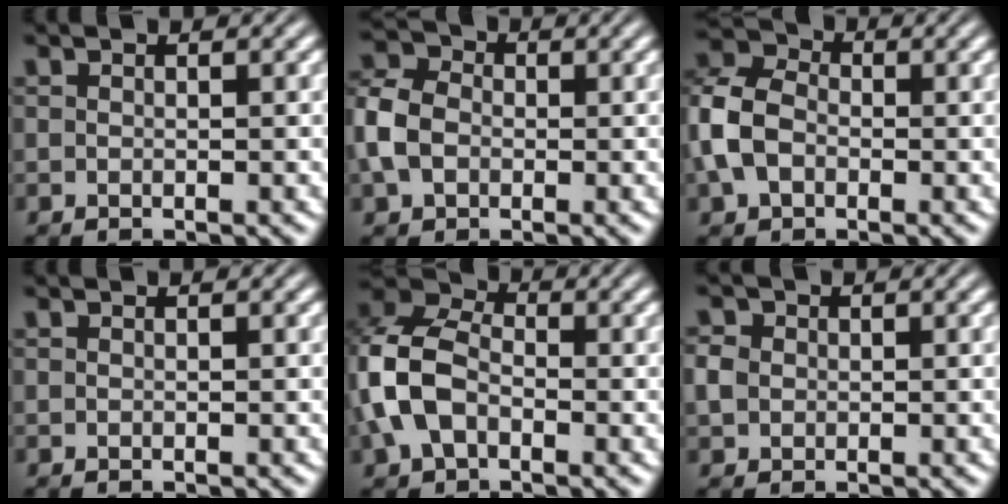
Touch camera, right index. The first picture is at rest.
{"total": 4.4, "force": [0.2, 3.6, 2.4], "torque": [-0.054, 0.006, -0.001]}
{"total": 6.5, "force": [0.4, 5.3, 3.7], "torque": [-0.081, 0.005, -0.001]}
{"total": 0.0}
{"total": 9.0, "force": [0.5, 7.3, 5.1], "torque": [-0.115, 0.006, -0.004]}
{"total": 0.7, "force": [0.2, 0.6, 0.4], "torque": [-0.008, 0.000, 0.009]}